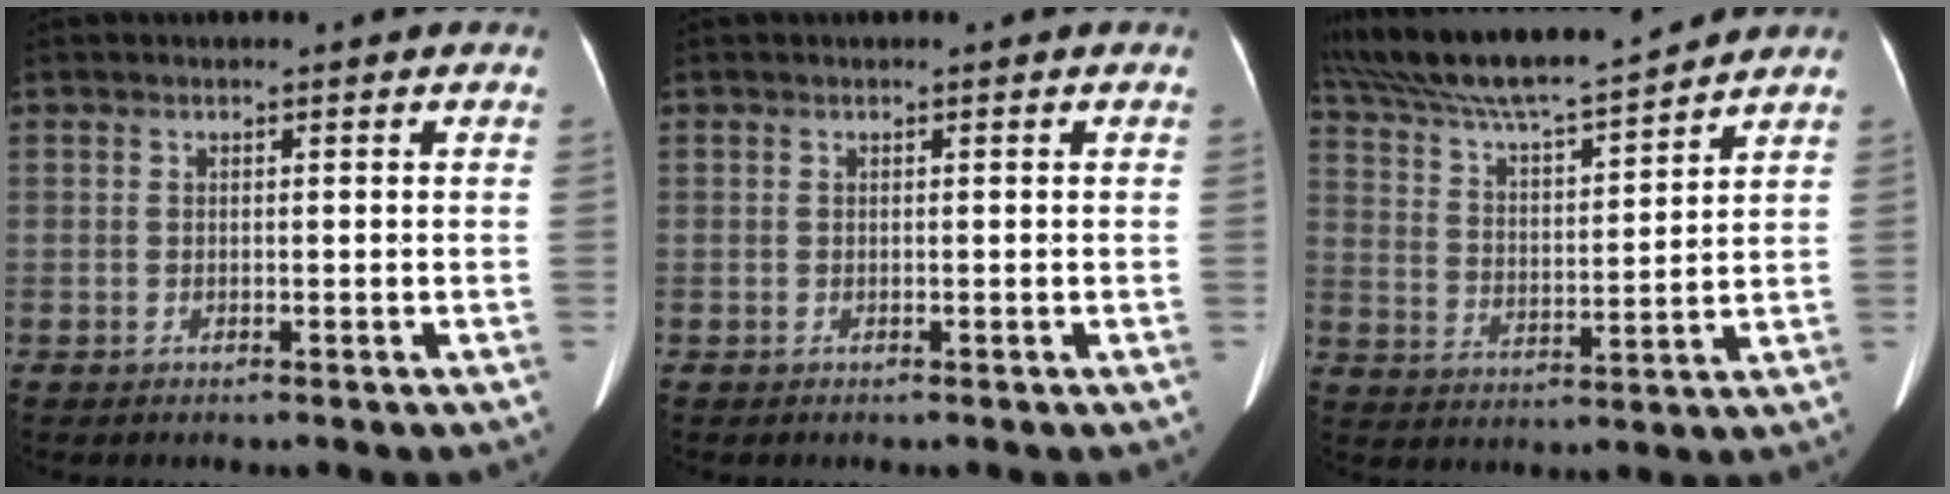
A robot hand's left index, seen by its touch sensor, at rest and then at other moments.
{"total": 0.0}
{"total": 16.9, "force": [15.4, 0.7, 7.1], "torque": [-0.134, 0.014, 0.264]}